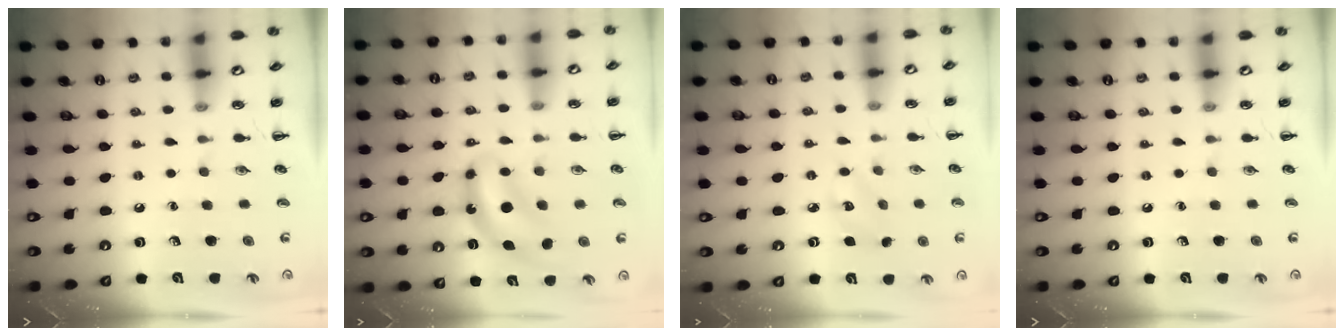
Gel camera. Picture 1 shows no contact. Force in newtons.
{"total": 7.7, "press": 7.6, "slide": 0.8}
{"total": 3.7, "press": 3.6, "slide": 0.7}
{"total": 0.0}